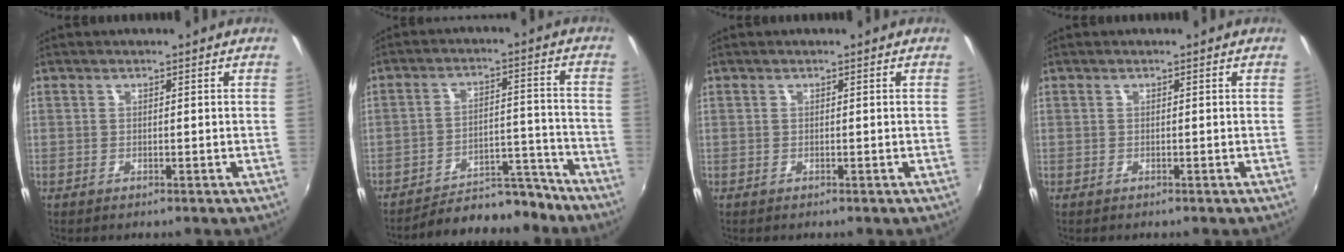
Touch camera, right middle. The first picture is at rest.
{"total": 13.2, "force": [-12.4, 3.4, 3.1], "torque": [-0.066, 0.028, -0.169]}
{"total": 0.0}
{"total": 0.0}